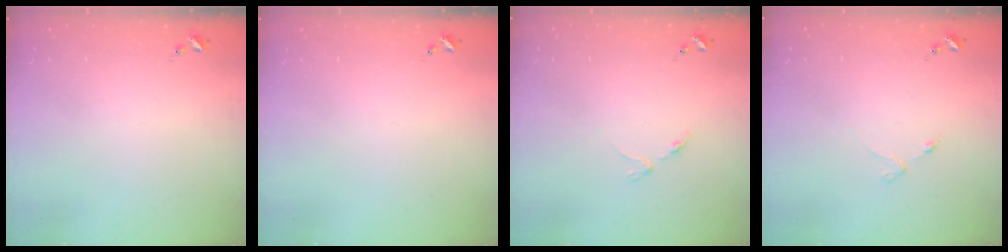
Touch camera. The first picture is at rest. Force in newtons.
{"total": 0.0}
{"total": 2.8, "press": 2.8, "slide": 0.5}
{"total": 2.5, "press": 2.4, "slide": 0.4}